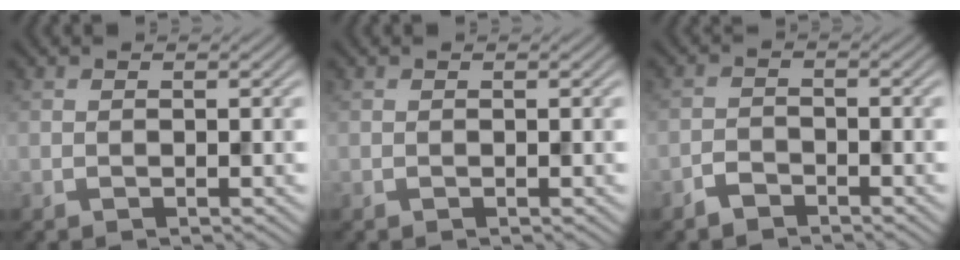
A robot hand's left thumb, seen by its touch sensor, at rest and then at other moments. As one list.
[{"total": 0.0}, {"total": 2.1, "force": [-1.8, 0.8, 0.7], "torque": [-0.012, 0.003, -0.040]}]